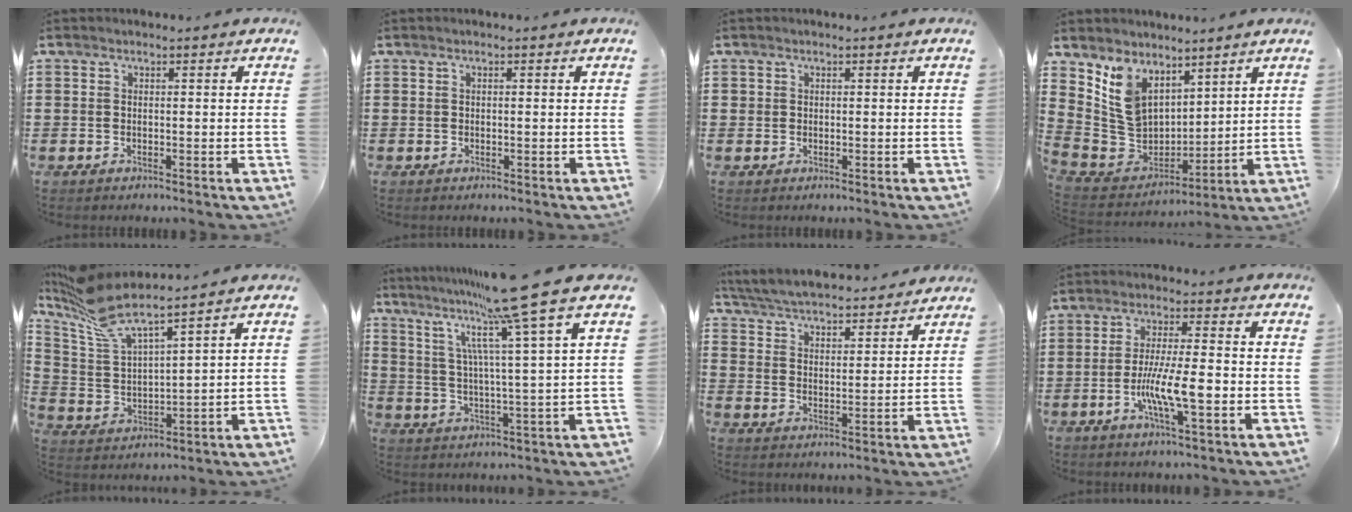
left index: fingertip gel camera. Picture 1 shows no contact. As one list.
[{"total": 0.0}, {"total": 0.6, "force": [0.2, 0.6, -0.1], "torque": [0.000, 0.005, 0.003]}, {"total": 8.4, "force": [5.1, 6.1, 2.5], "torque": [-0.096, -0.024, 0.105]}, {"total": 8.2, "force": [7.0, 1.2, 4.1], "torque": [-0.111, -0.033, 0.122]}, {"total": 12.1, "force": [8.8, -1.7, 8.1], "torque": [-0.173, -0.052, 0.134]}, {"total": 5.1, "force": [5.1, 0.1, 0.7], "torque": [-0.041, -0.034, 0.086]}, {"total": 8.1, "force": [-2.4, 1.4, 7.6], "torque": [-0.146, -0.007, -0.046]}]